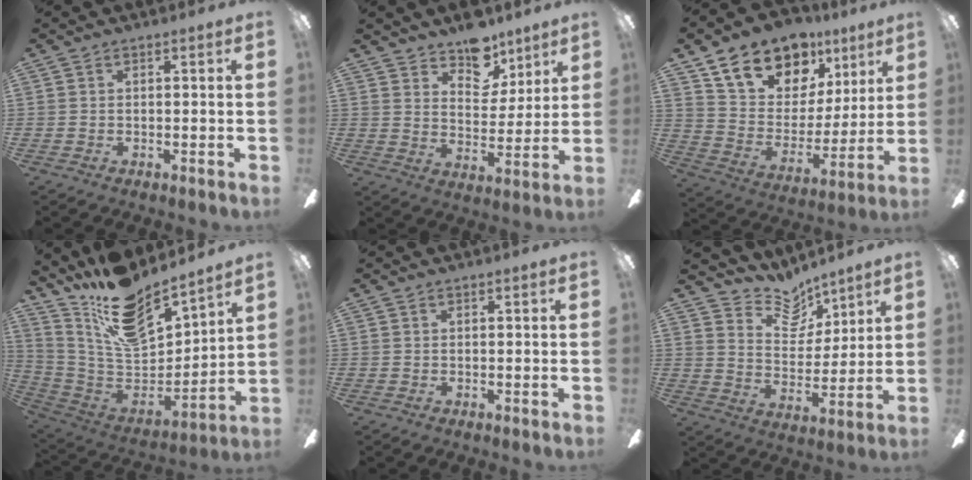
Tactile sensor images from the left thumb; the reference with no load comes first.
{"total": 10.6, "force": [8.4, 5.9, 3.0], "torque": [-0.040, -0.057, 0.155]}
{"total": 17.1, "force": [12.3, 10.5, 5.6], "torque": [-0.112, -0.079, 0.230]}
{"total": 17.7, "force": [13.6, 6.6, 9.1], "torque": [-0.167, -0.097, 0.240]}
{"total": 0.0}
{"total": 10.6, "force": [8.8, 5.2, 2.9], "torque": [-0.046, -0.064, 0.165]}